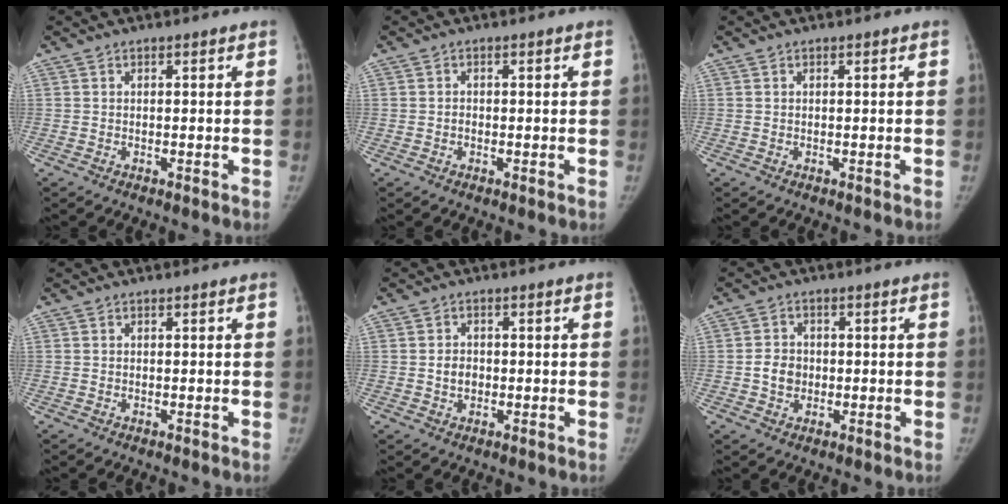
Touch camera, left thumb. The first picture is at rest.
{"total": 0.9, "force": [-0.2, 0.7, 0.4], "torque": [-0.004, 0.003, -0.005]}
{"total": 0.0}
{"total": 0.0}
{"total": 3.0, "force": [-0.3, 2.5, 1.7], "torque": [-0.018, 0.005, -0.005]}
{"total": 4.2, "force": [-0.4, 3.6, 2.2], "torque": [-0.025, 0.007, -0.009]}